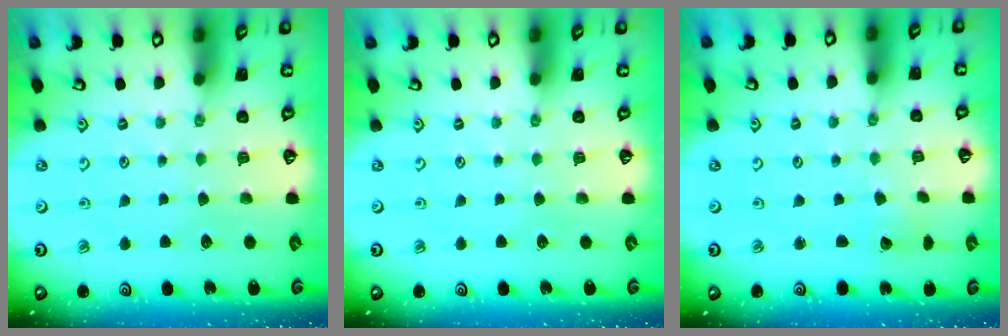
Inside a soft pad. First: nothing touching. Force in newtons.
{"total": 0.0}
{"total": 2.6, "press": 2.6, "slide": 0.1}